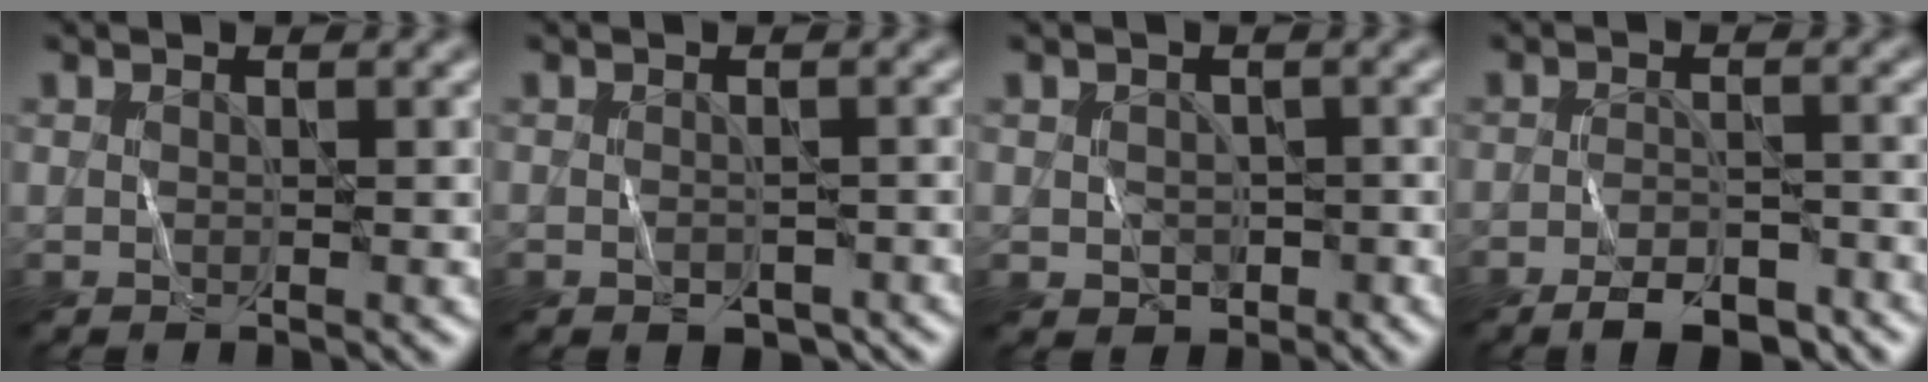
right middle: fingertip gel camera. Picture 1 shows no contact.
{"total": 2.0, "force": [-1.3, 1.3, 1.0], "torque": [-0.008, -0.010, -0.012]}
{"total": 2.3, "force": [-0.7, 1.9, 1.0], "torque": [-0.011, -0.007, -0.010]}
{"total": 5.4, "force": [-4.2, 1.8, 3.0], "torque": [-0.041, -0.003, -0.064]}